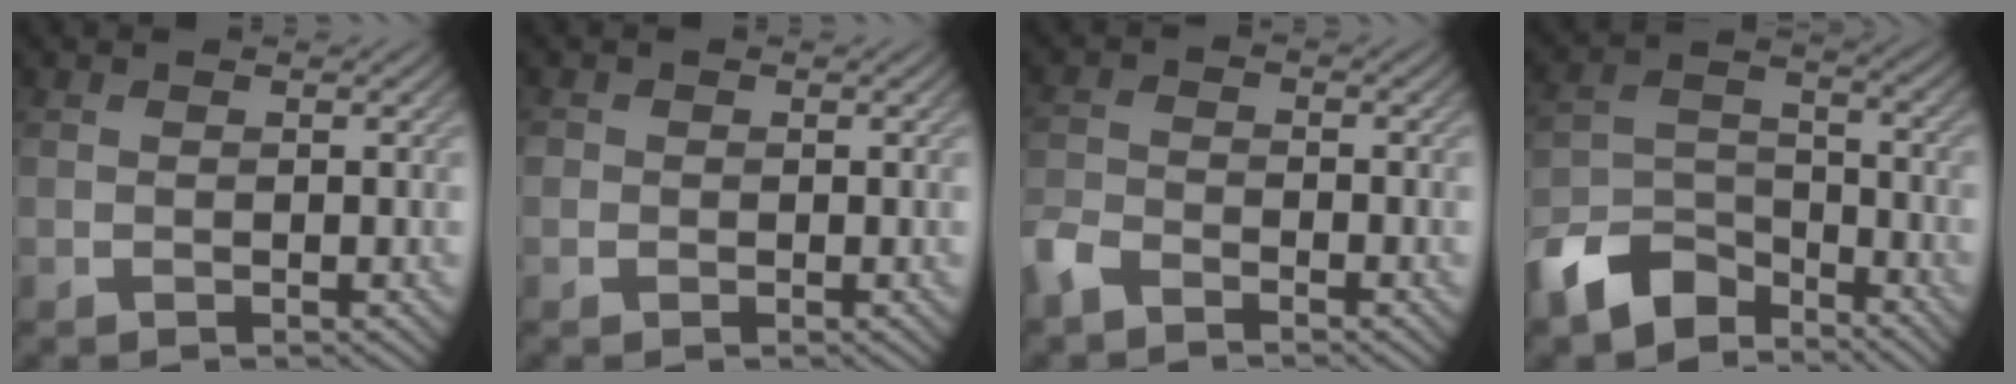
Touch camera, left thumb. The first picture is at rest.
{"total": 0.9, "force": [-0.1, 0.9, 0.1], "torque": [0.002, -0.003, -0.005]}
{"total": 3.9, "force": [-3.2, 1.4, 1.8], "torque": [-0.043, -0.006, -0.079]}
{"total": 9.8, "force": [-7.4, 4.7, 4.3], "torque": [-0.091, -0.008, -0.155]}